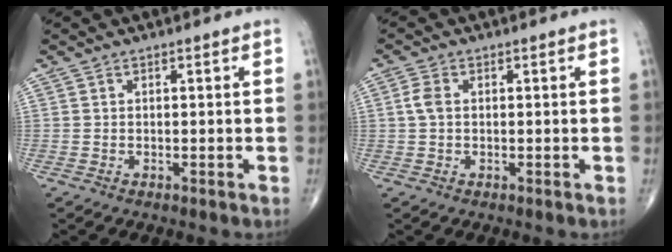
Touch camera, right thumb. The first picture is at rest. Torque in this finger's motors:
{"motor_torque": [-0.14, 0.12, 0.12, -0.05, 0.11]}